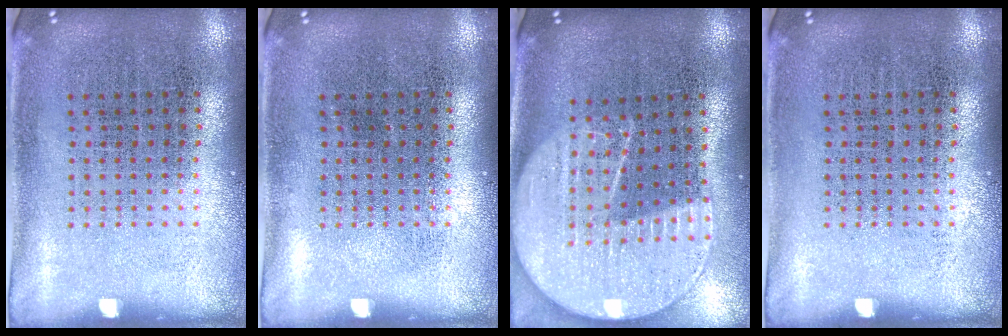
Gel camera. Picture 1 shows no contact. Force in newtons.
{"total": 0.0}
{"total": 2.3, "press": 2.0, "slide": 1.1}
{"total": 0.0}